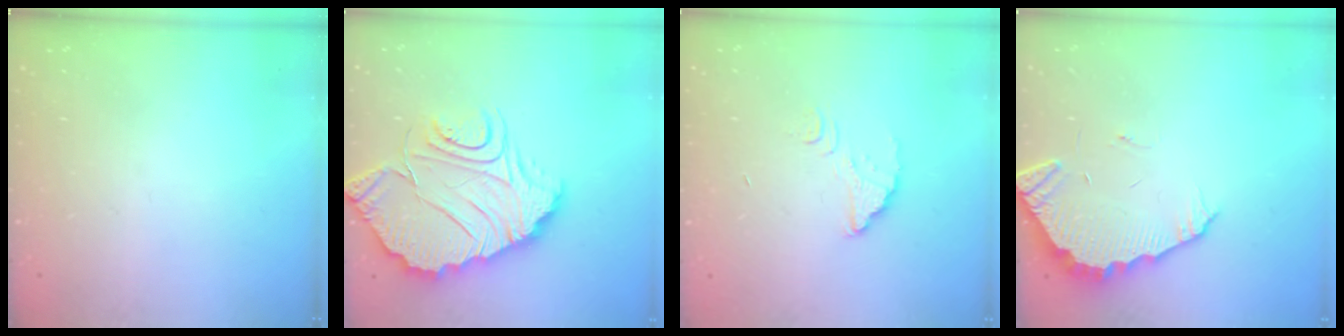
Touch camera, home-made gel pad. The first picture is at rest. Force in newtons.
{"total": 16.6, "press": 16.5, "slide": 1.4}
{"total": 4.4, "press": 4.4, "slide": 0.3}
{"total": 3.9, "press": 3.9, "slide": 0.2}